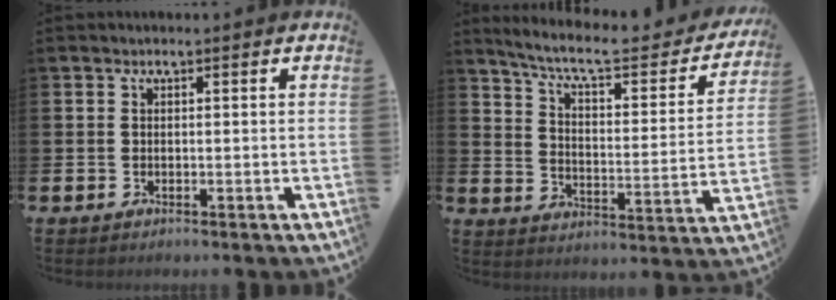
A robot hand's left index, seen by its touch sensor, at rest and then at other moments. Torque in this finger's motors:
{"motor_torque": [0.96, -1.18, 0.39, 0.06]}